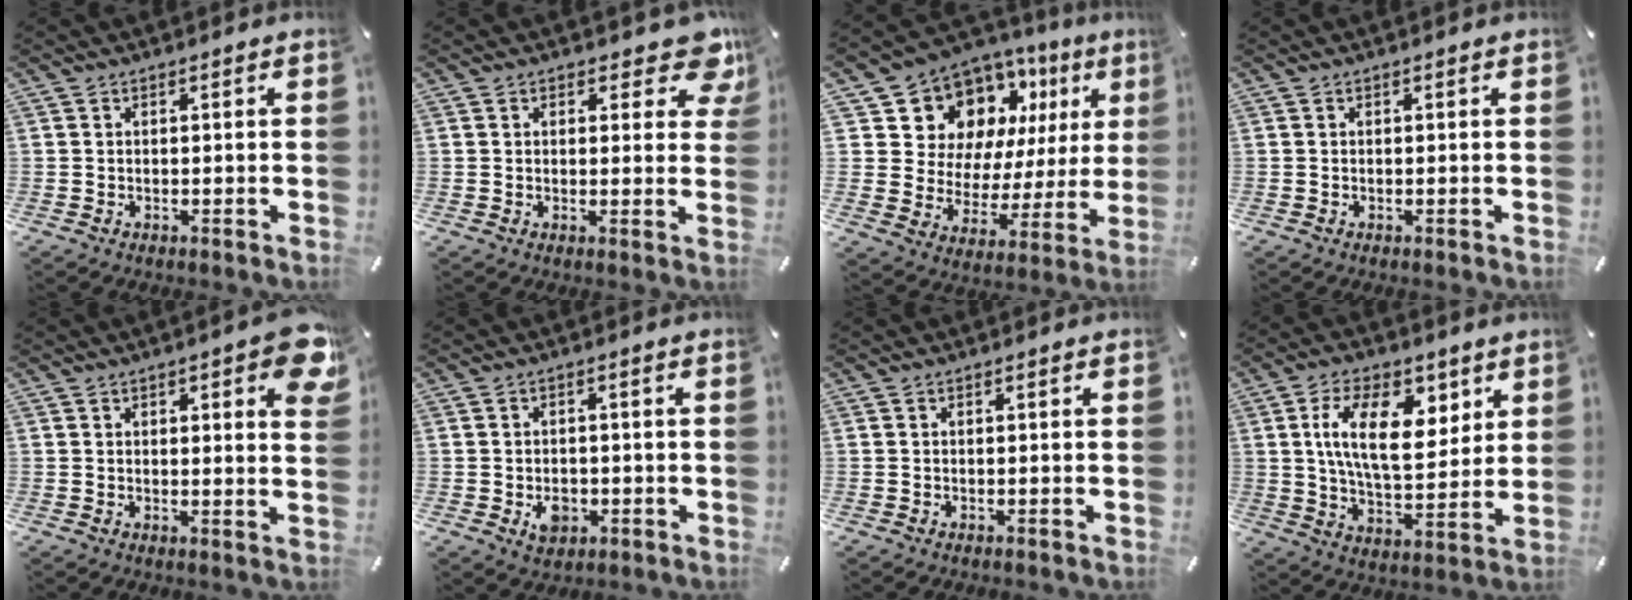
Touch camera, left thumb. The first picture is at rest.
{"total": 7.6, "force": [4.7, 3.6, 4.7], "torque": [-0.038, -0.030, 0.073]}
{"total": 13.6, "force": [8.5, 9.8, 4.1], "torque": [-0.078, -0.074, 0.158]}
{"total": 0.0}
{"total": 7.4, "force": [3.8, 2.7, 5.8], "torque": [-0.075, -0.017, 0.062]}
{"total": 5.2, "force": [-1.3, 4.1, 2.9], "torque": [-0.029, -0.004, -0.023]}
{"total": 0.0}
{"total": 16.2, "force": [5.9, 8.9, 12.1], "torque": [-0.205, -0.001, 0.104]}